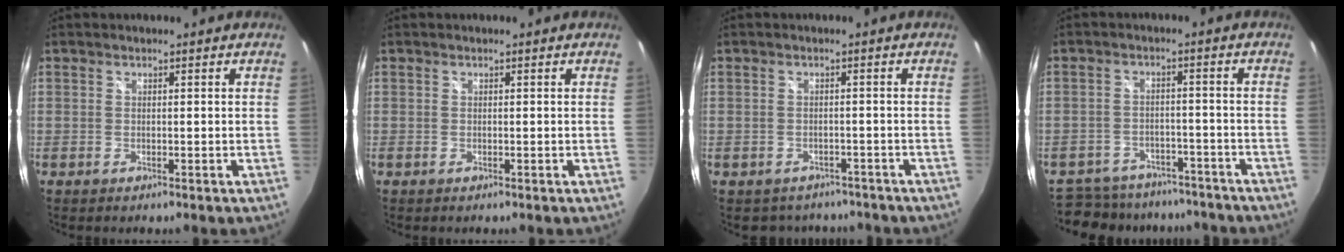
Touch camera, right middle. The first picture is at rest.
{"total": 0.0}
{"total": 5.9, "force": [-4.7, 3.4, 1.1], "torque": [-0.023, -0.001, -0.056]}
{"total": 15.3, "force": [-13.1, 6.7, 4.5], "torque": [-0.112, 0.010, -0.178]}